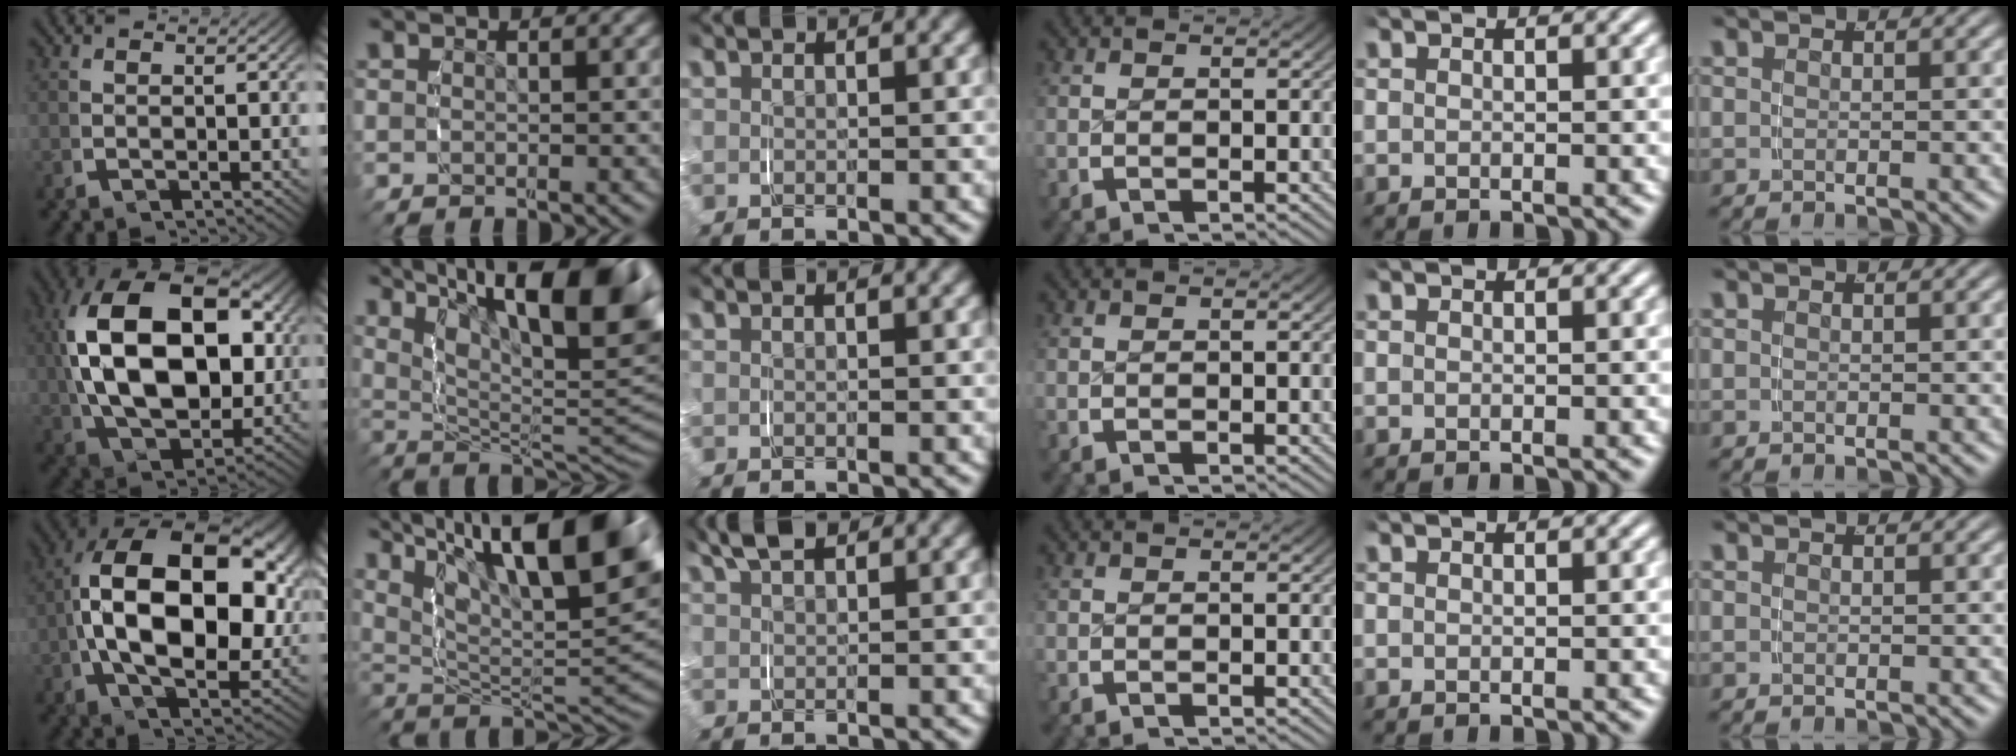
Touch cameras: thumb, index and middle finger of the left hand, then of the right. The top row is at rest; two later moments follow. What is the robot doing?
{"motion": "grasp_and_lifting", "object": "paper plate"}